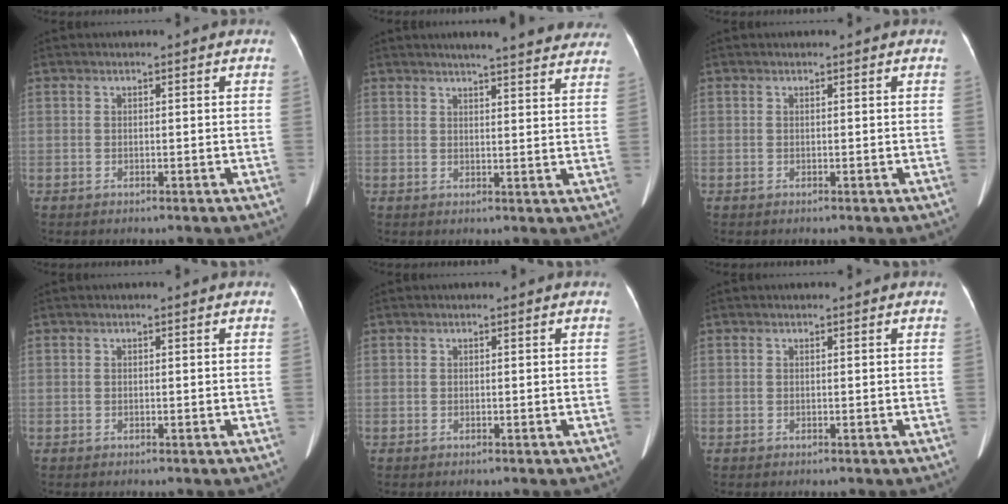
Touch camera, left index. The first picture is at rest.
{"total": 16.1, "force": [14.4, 1.9, 6.9], "torque": [-0.076, 0.002, 0.162]}
{"total": 0.0}
{"total": 0.0}
{"total": 0.0}
{"total": 0.0}